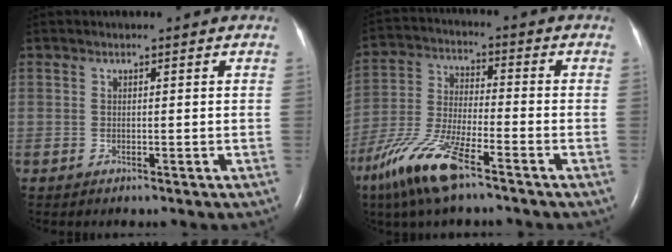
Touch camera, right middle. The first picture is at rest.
{"total": 12.3, "force": [-7.9, 2.3, 9.1], "torque": [-0.206, -0.022, -0.154]}